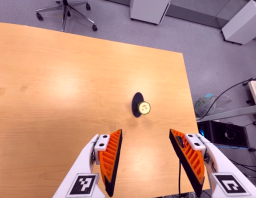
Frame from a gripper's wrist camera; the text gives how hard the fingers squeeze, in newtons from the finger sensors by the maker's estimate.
{"total": 0.0}